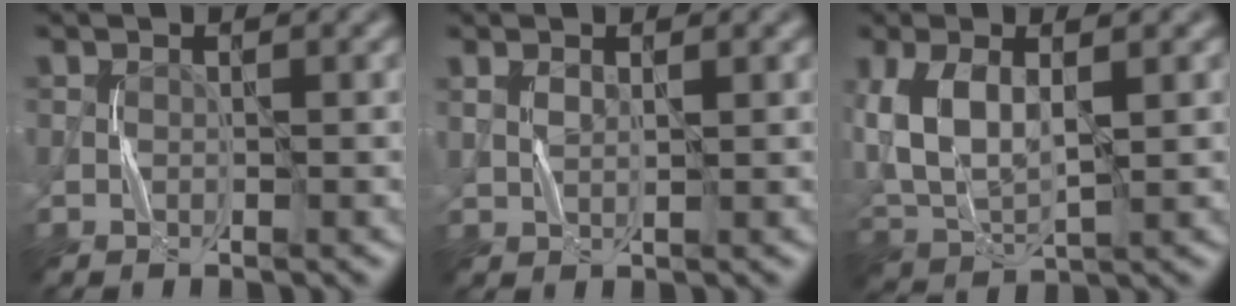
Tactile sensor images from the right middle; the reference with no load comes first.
{"total": 1.1, "force": [0.6, 0.3, 0.9], "torque": [-0.022, 0.000, 0.015]}
{"total": 6.8, "force": [1.7, 3.2, 5.8], "torque": [-0.136, 0.004, 0.031]}